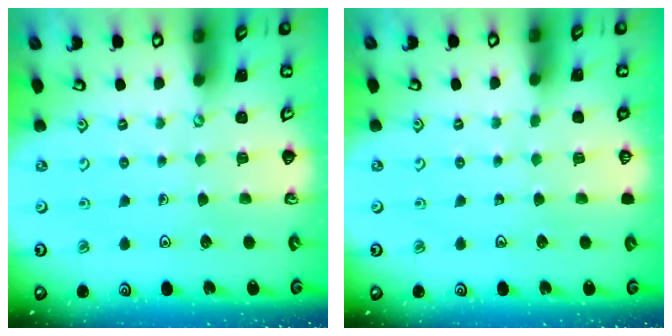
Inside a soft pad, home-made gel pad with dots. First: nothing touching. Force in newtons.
{"total": 0.0}